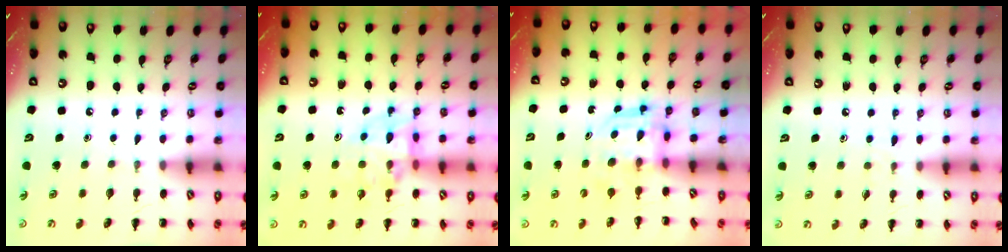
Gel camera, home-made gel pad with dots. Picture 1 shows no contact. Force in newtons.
{"total": 11.4, "press": 11.1, "slide": 2.5}
{"total": 3.2, "press": 3.2, "slide": 0.2}
{"total": 4.7, "press": 4.2, "slide": 1.9}